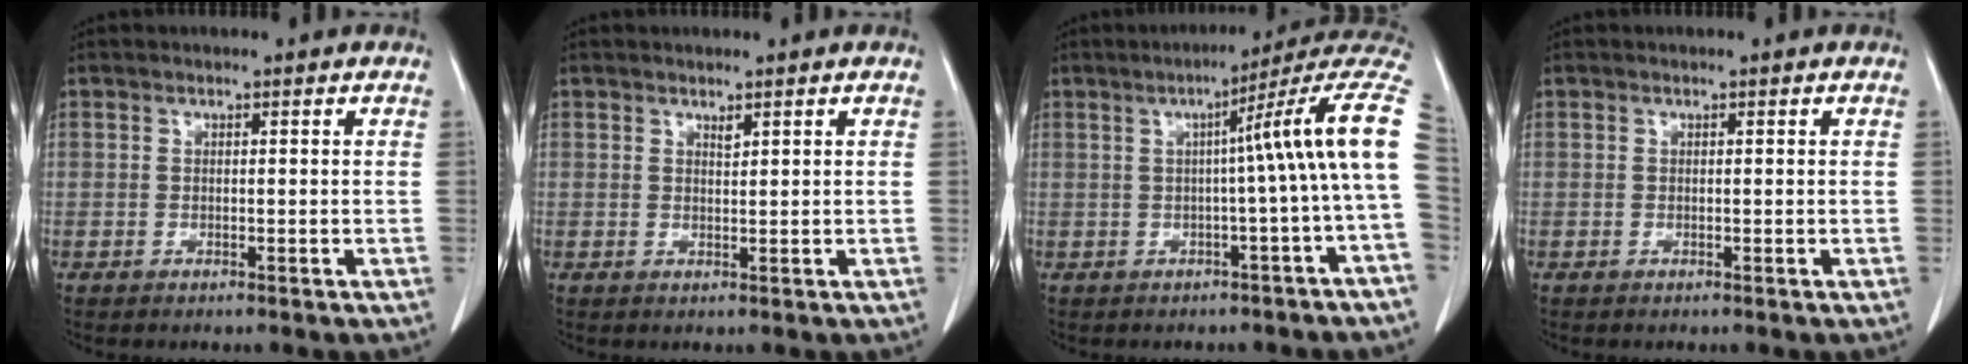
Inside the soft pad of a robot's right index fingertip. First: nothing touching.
{"total": 0.8, "force": [0.7, 0.1, 0.4], "torque": [-0.009, -0.006, 0.012]}
{"total": 12.4, "force": [1.1, -1.5, 12.2], "torque": [-0.141, 0.033, 0.001]}
{"total": 0.0}